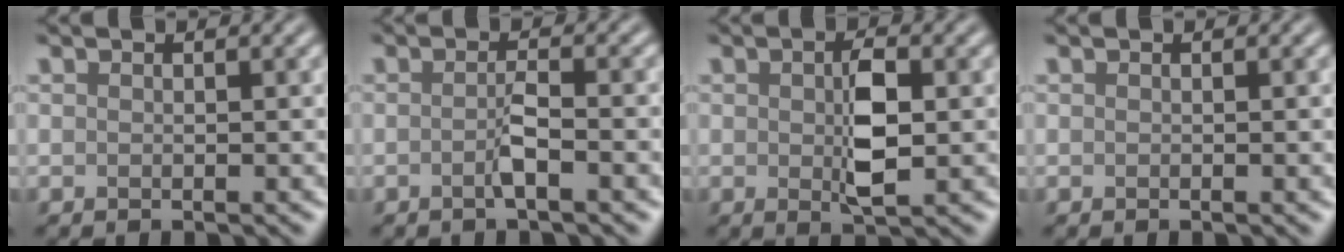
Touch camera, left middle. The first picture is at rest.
{"total": 1.9, "force": [-0.5, 0.3, 1.8], "torque": [-0.036, 0.001, -0.015]}
{"total": 3.6, "force": [0.1, 1.5, 3.2], "torque": [-0.062, -0.002, 0.003]}
{"total": 0.0}